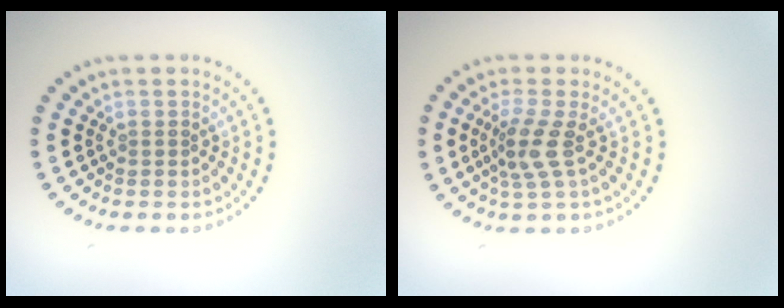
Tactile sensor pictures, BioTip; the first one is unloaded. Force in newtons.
{"total": 2.9, "press": 2.2, "slide": 1.8}